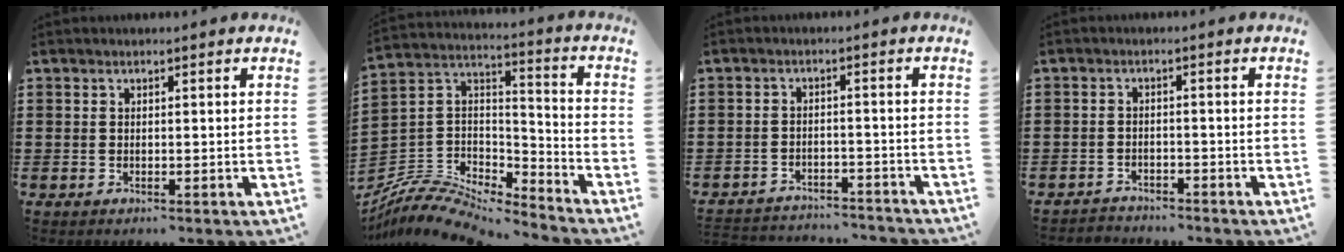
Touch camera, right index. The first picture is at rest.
{"total": 8.5, "force": [-7.9, 2.4, 2.2], "torque": [-0.059, 0.009, -0.162]}
{"total": 3.1, "force": [-3.1, 0.3, 0.0], "torque": [-0.007, 0.000, -0.066]}
{"total": 2.2, "force": [-2.1, 0.3, -0.2], "torque": [-0.004, 0.001, -0.048]}